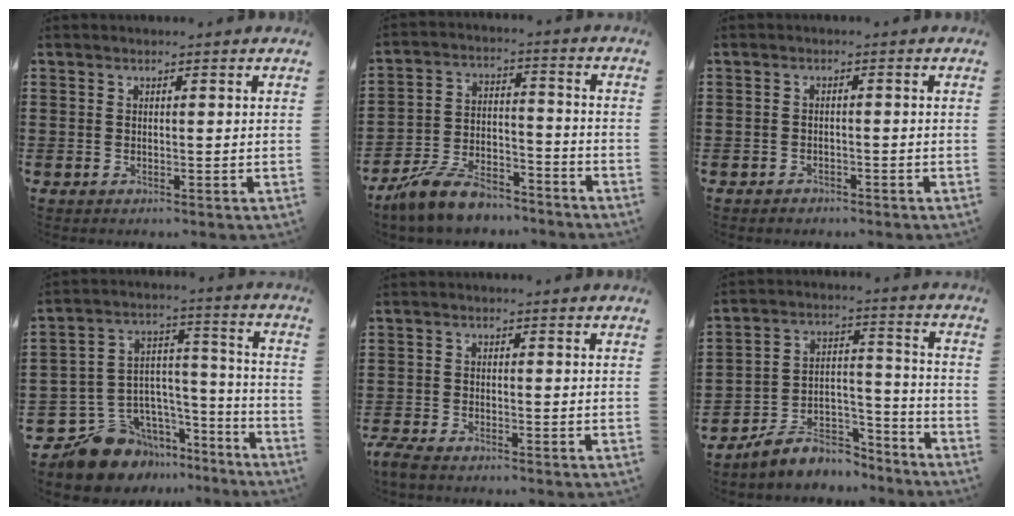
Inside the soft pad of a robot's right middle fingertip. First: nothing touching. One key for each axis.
{"total": 9.0, "fx": -7.9, "fy": 2.5, "fz": 3.5, "tx": -0.077, "ty": 0.020, "tz": -0.156}
{"total": 1.1, "fx": -1.0, "fy": 0.5, "fz": 0.0, "tx": -0.001, "ty": 0.005, "tz": -0.024}
{"total": 10.7, "fx": -9.0, "fy": 5.7, "fz": 1.4, "tx": -0.053, "ty": 0.011, "tz": -0.170}
{"total": 2.3, "fx": -2.1, "fy": 0.3, "fz": 0.9, "tx": -0.031, "ty": 0.001, "tz": -0.046}
{"total": 6.9, "fx": -6.2, "fy": 2.9, "fz": 1.1, "tx": -0.020, "ty": 0.020, "tz": -0.121}